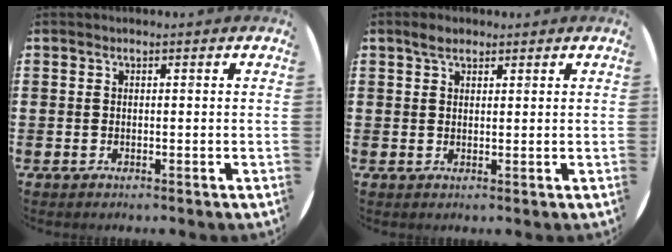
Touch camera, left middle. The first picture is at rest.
{"total": 2.2, "force": [1.7, 1.0, 0.9], "torque": [-0.012, 0.003, 0.029]}